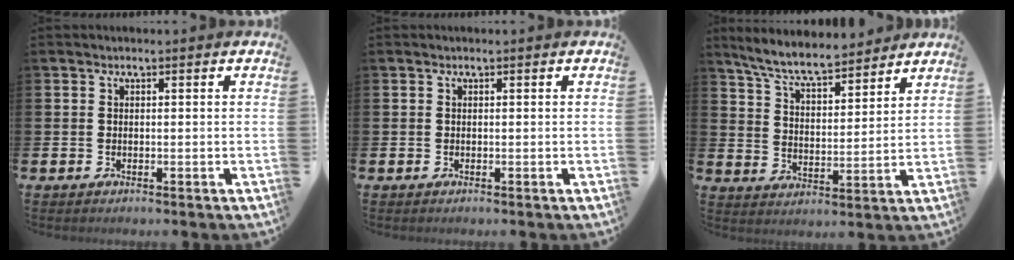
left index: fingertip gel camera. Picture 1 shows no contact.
{"total": 0.0}
{"total": 7.4, "force": [6.9, 1.1, 2.6], "torque": [-0.076, -0.041, 0.120]}